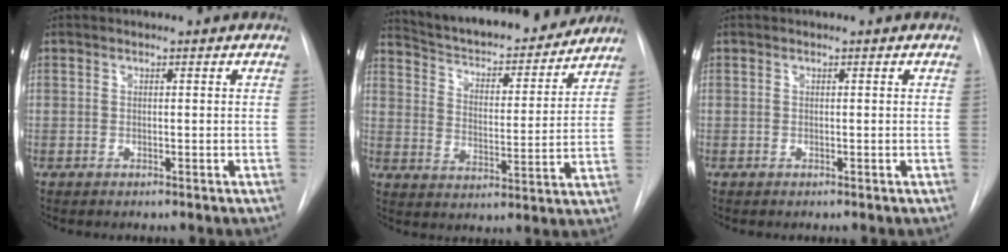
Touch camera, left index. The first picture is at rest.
{"total": 20.2, "force": [18.6, 3.8, 6.9], "torque": [-0.105, -0.004, 0.268]}
{"total": 0.0}